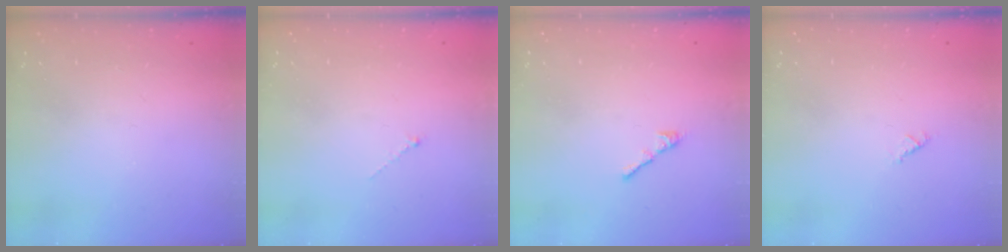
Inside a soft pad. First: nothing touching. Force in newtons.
{"total": 0.0}
{"total": 0.6, "press": 0.4, "slide": 0.4}
{"total": 0.6, "press": 0.6, "slide": 0.2}